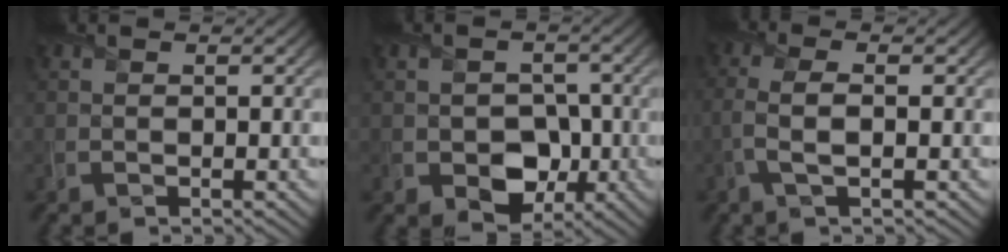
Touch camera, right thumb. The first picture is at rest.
{"total": 5.8, "force": [-1.7, 4.4, 3.3], "torque": [-0.064, -0.015, -0.025]}
{"total": 3.4, "force": [-0.7, 1.1, 3.2], "torque": [-0.084, 0.003, -0.020]}